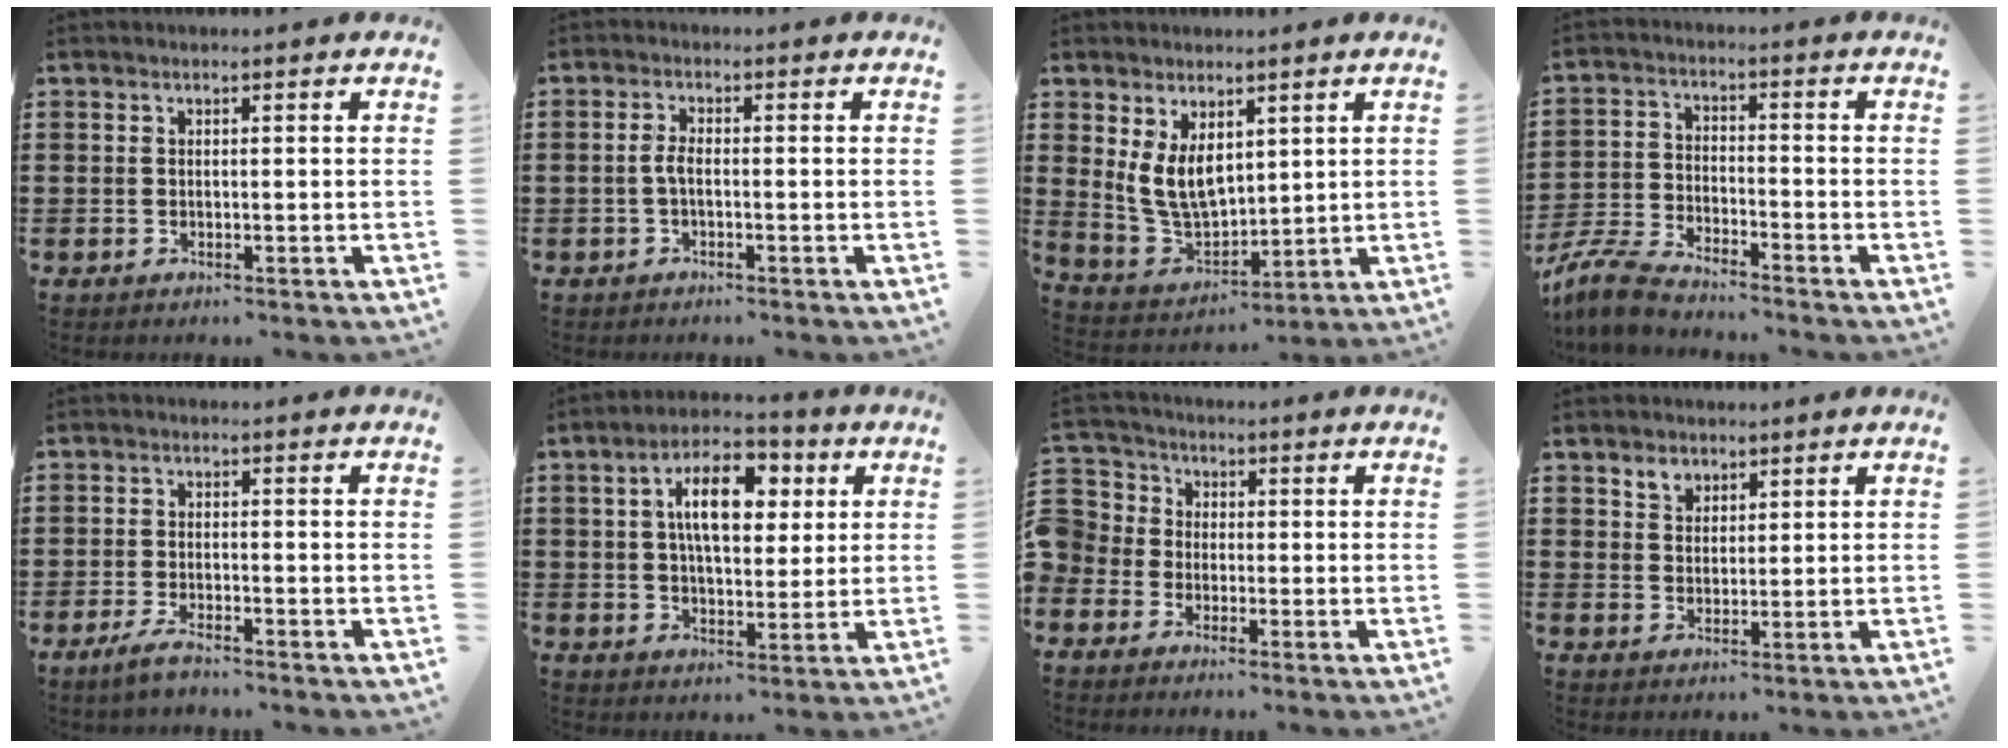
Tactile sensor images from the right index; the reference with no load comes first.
{"total": 2.2, "force": [-0.6, 0.8, 2.0], "torque": [-0.052, -0.004, -0.017]}
{"total": 7.7, "force": [2.8, 4.9, 5.2], "torque": [-0.133, -0.004, 0.051]}
{"total": 6.2, "force": [-5.9, 0.5, 1.8], "torque": [-0.061, -0.003, -0.122]}
{"total": 2.5, "force": [-2.1, 0.2, 1.2], "torque": [-0.029, 0.002, -0.043]}
{"total": 10.2, "force": [3.1, 5.2, 8.2], "torque": [-0.140, 0.007, 0.047]}
{"total": 3.9, "force": [-1.7, 3.5, 0.1], "torque": [-0.036, 0.004, -0.044]}
{"total": 2.9, "force": [2.0, 2.0, 0.4], "torque": [-0.009, 0.004, 0.037]}